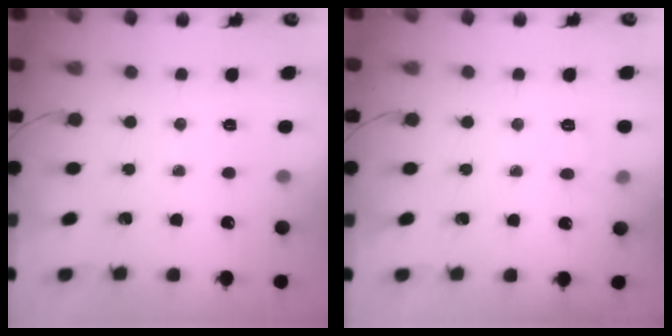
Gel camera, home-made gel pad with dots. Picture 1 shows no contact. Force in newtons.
{"total": 6.8, "press": 6.6, "slide": 1.6}